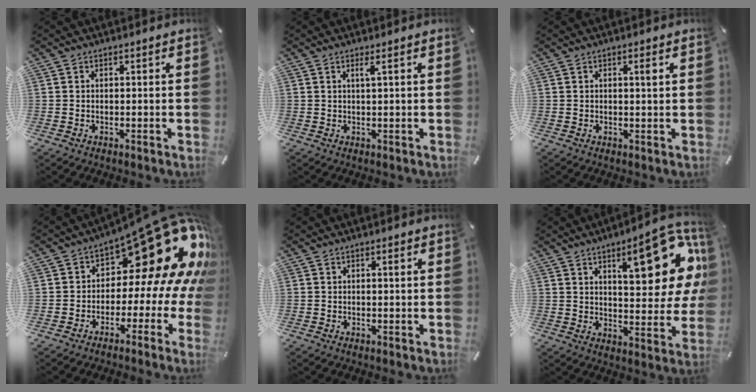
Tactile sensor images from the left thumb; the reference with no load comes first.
{"total": 2.0, "force": [0.9, -0.1, 1.8], "torque": [-0.037, -0.004, 0.015]}
{"total": 1.6, "force": [0.7, 0.0, 1.4], "torque": [-0.021, -0.004, 0.010]}
{"total": 22.2, "force": [9.9, 10.4, 16.9], "torque": [-0.229, -0.084, 0.170]}
{"total": 0.9, "force": [0.3, 0.1, 0.8], "torque": [-0.009, -0.004, 0.005]}
{"total": 20.0, "force": [8.9, 7.3, 16.3], "torque": [-0.203, -0.056, 0.136]}